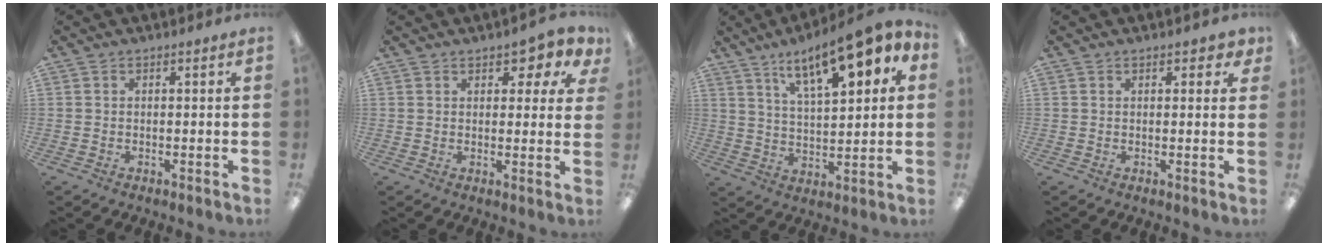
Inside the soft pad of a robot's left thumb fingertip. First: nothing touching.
{"total": 4.4, "force": [2.8, 2.2, 2.4], "torque": [-0.022, -0.013, 0.045]}
{"total": 15.2, "force": [10.3, 4.8, 10.0], "torque": [-0.162, -0.047, 0.170]}
{"total": 2.5, "force": [1.6, 1.1, 1.5], "torque": [-0.016, -0.002, 0.025]}